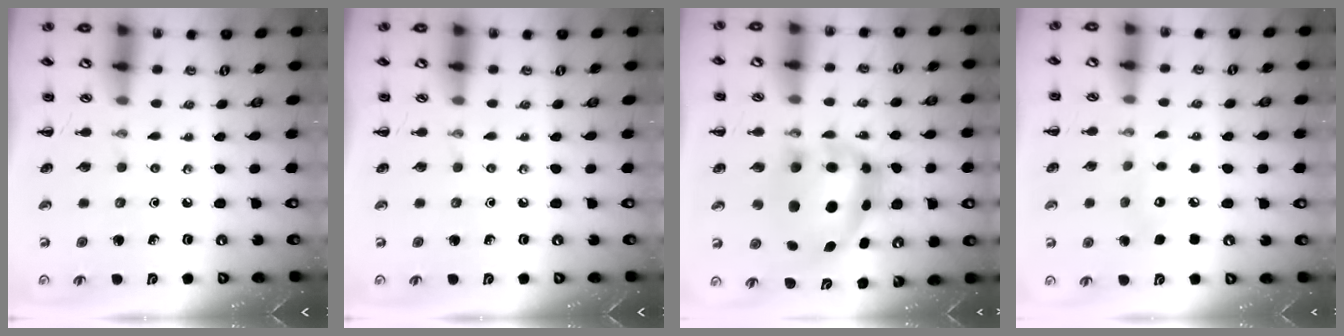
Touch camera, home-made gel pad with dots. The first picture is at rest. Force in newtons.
{"total": 0.0}
{"total": 7.9, "press": 7.7, "slide": 1.8}
{"total": 5.9, "press": 5.7, "slide": 1.2}